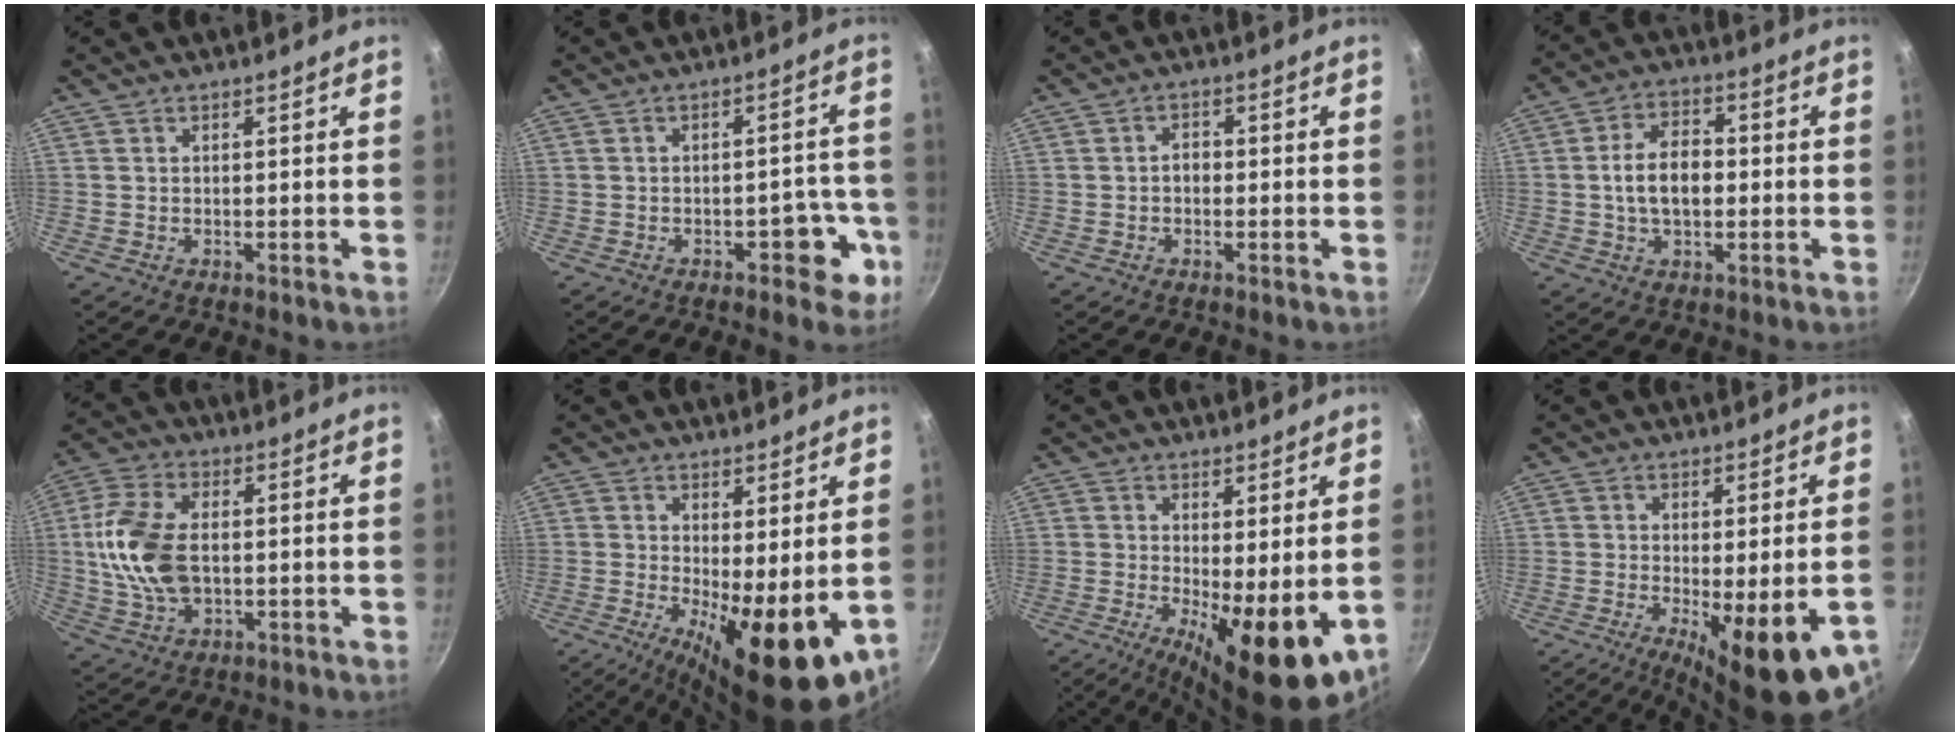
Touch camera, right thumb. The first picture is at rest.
{"total": 7.2, "force": [-3.1, 4.0, 5.1], "torque": [-0.017, 0.037, -0.034]}
{"total": 2.0, "force": [-0.5, 1.5, 1.2], "torque": [-0.009, 0.010, -0.009]}
{"total": 9.3, "force": [-0.4, 5.8, 7.3], "torque": [-0.108, 0.020, -0.012]}
{"total": 14.0, "force": [0.2, 8.5, 11.1], "torque": [-0.216, 0.011, 0.001]}
{"total": 14.9, "force": [-1.8, 5.5, 13.7], "torque": [-0.184, -0.019, -0.016]}
{"total": 13.4, "force": [-1.6, 4.7, 12.4], "torque": [-0.169, -0.017, -0.014]}
{"total": 14.6, "force": [-5.3, 4.0, 13.0], "torque": [-0.177, -0.017, -0.063]}